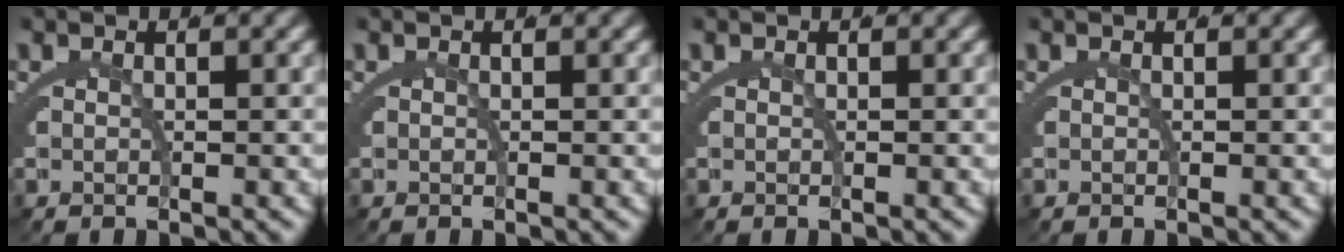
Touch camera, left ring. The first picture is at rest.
{"total": 0.0}
{"total": 0.0}
{"total": 0.0}